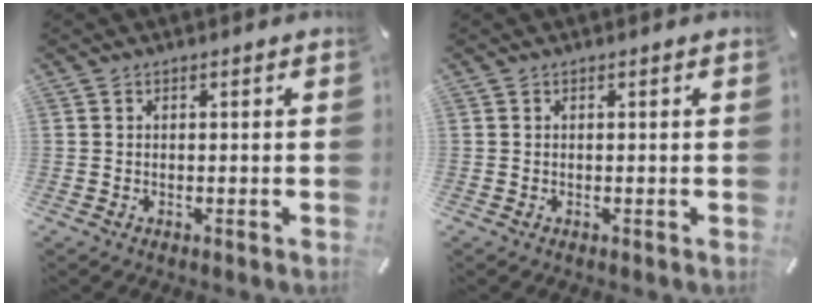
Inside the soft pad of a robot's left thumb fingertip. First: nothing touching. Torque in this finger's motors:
{"motor_torque": [-0.01, 0.01, -0.04, 0.05, 0.00]}